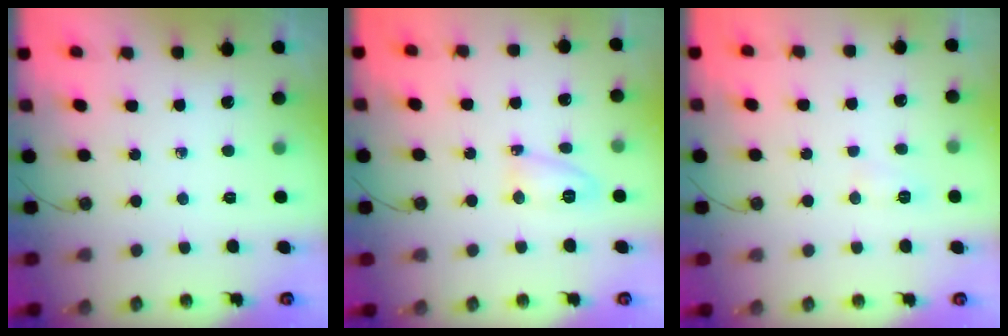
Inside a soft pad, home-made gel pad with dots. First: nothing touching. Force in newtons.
{"total": 5.5, "press": 5.5, "slide": 0.6}
{"total": 5.8, "press": 5.8, "slide": 0.6}